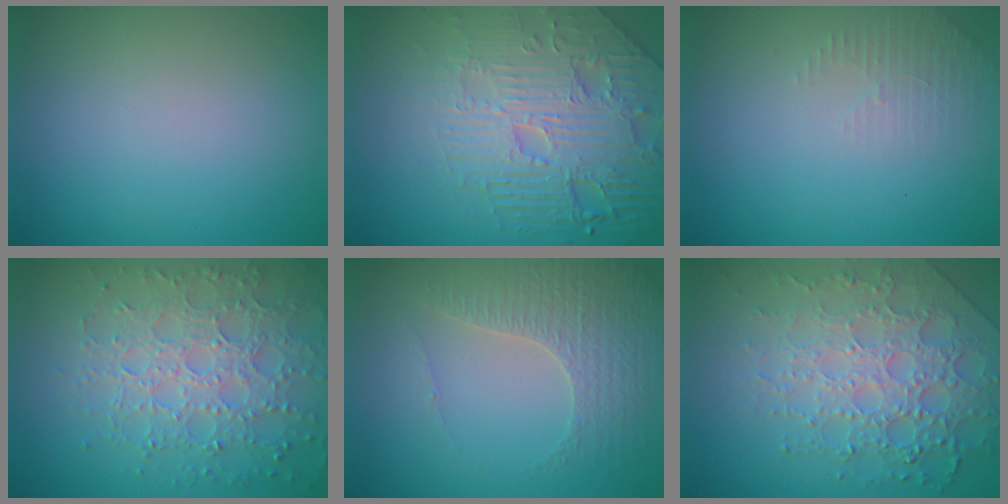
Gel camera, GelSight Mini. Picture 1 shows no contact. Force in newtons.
{"total": 6.8, "press": 5.6, "slide": 3.7}
{"total": 1.5, "press": 1.5, "slide": 0.4}
{"total": 6.5, "press": 5.3, "slide": 3.9}
{"total": 3.3, "press": 3.3, "slide": 0.6}
{"total": 8.0, "press": 5.6, "slide": 5.8}